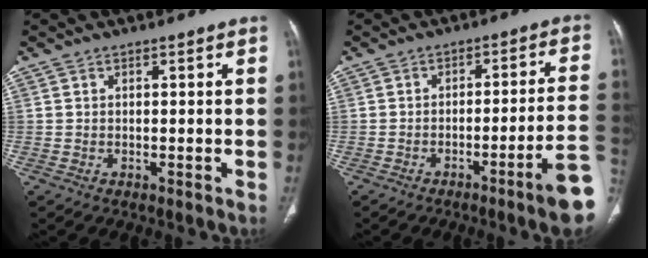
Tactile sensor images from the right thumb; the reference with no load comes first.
{"total": 10.6, "force": [-4.9, -0.2, 9.3], "torque": [-0.123, 0.024, -0.071]}